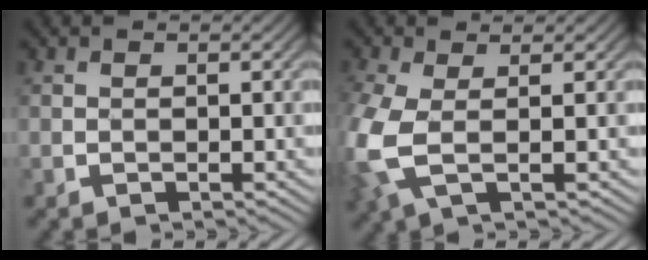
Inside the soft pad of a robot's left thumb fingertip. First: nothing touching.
{"total": 8.0, "force": [-0.8, 4.7, 6.4], "torque": [-0.206, -0.003, -0.017]}